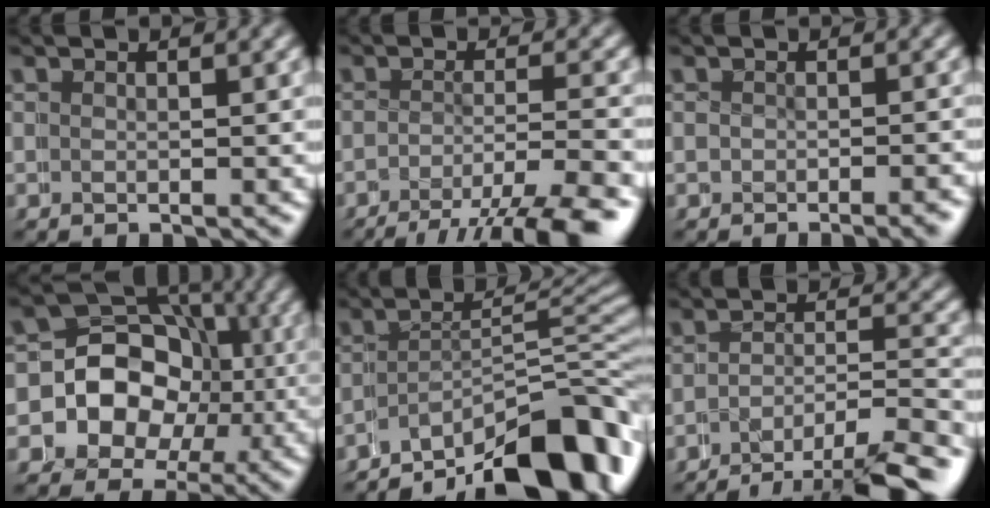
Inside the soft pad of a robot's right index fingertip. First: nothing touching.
{"total": 6.3, "force": [-4.4, 1.2, 4.4], "torque": [-0.068, -0.024, -0.064]}
{"total": 0.6, "force": [-0.6, 0.1, 0.1], "torque": [-0.003, -0.003, -0.011]}
{"total": 11.5, "force": [-0.4, 10.4, 4.8], "torque": [-0.105, -0.029, -0.009]}
{"total": 12.7, "force": [-8.7, 5.0, 7.8], "torque": [-0.100, -0.032, -0.120]}
{"total": 8.0, "force": [-6.1, 3.2, 4.0], "torque": [-0.049, -0.027, -0.090]}